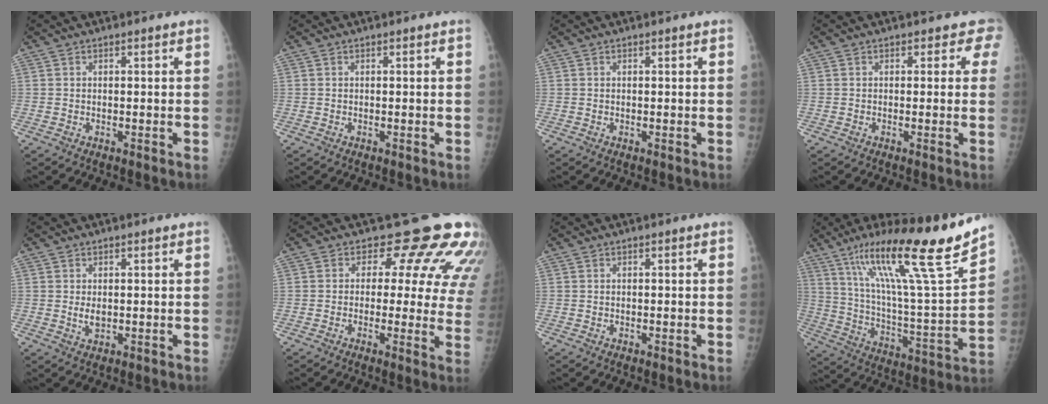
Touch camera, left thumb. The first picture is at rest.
{"total": 0.0}
{"total": 0.0}
{"total": 2.3, "force": [1.3, 1.7, 0.9], "torque": [0.018, -0.004, 0.000]}
{"total": 2.2, "force": [0.4, 1.3, 1.7], "torque": [-0.025, -0.006, 0.009]}
{"total": 14.1, "force": [10.2, 6.6, 7.0], "torque": [-0.024, -0.051, 0.092]}
{"total": 0.0}
{"total": 26.2, "force": [17.6, 2.1, 19.3], "torque": [-0.290, -0.058, 0.300]}